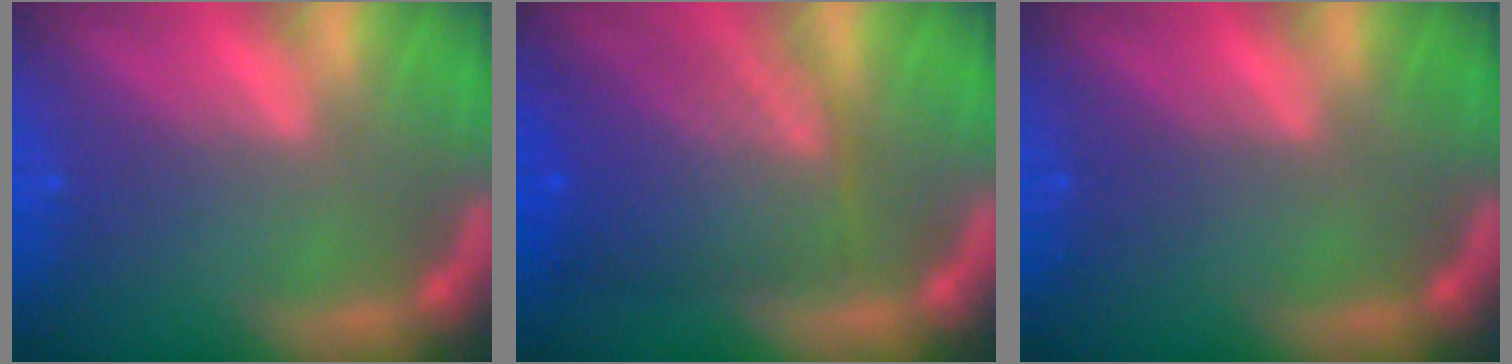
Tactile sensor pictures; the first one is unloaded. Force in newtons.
{"total": 8.1}
{"total": 0.0}